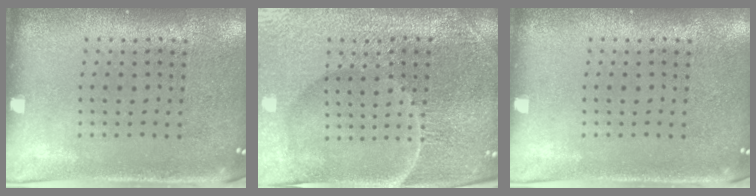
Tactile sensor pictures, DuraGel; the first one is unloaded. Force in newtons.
{"total": 5.5, "press": 5.1, "slide": 2.1}
{"total": 0.0}